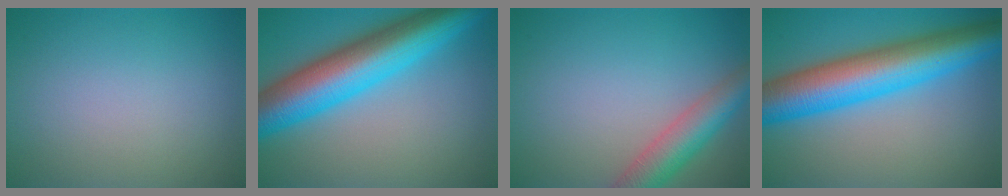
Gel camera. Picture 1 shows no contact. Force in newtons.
{"total": 11.5, "press": 11.5, "slide": 0.3}
{"total": 5.0, "press": 4.9, "slide": 0.2}
{"total": 11.3, "press": 11.3, "slide": 0.1}